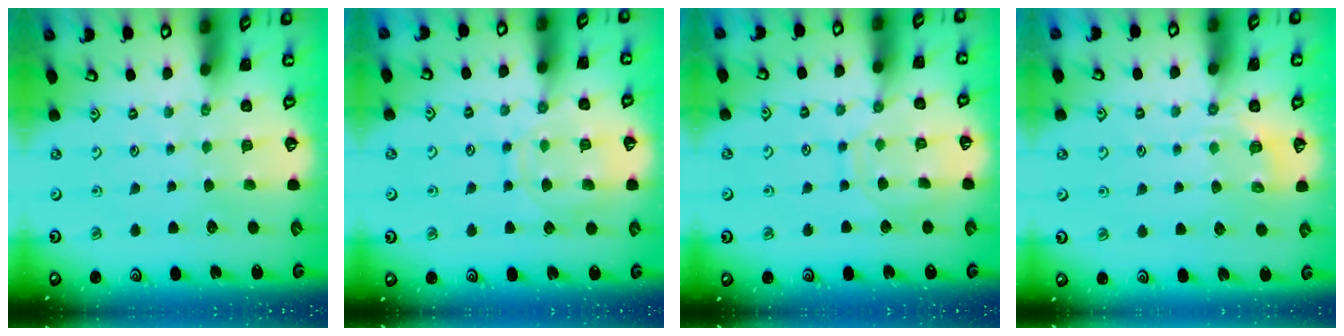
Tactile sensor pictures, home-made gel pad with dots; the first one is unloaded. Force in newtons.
{"total": 11.7, "press": 11.6, "slide": 1.0}
{"total": 9.7, "press": 9.7, "slide": 0.8}
{"total": 4.3, "press": 4.0, "slide": 1.5}